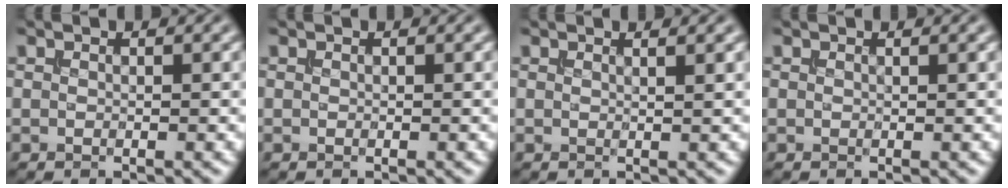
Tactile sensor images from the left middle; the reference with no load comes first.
{"total": 0.0}
{"total": 1.4, "force": [0.9, 0.6, 1.0], "torque": [-0.005, 0.004, -0.003]}
{"total": 0.5, "force": [0.3, 0.2, 0.3], "torque": [-0.001, -0.002, 0.000]}